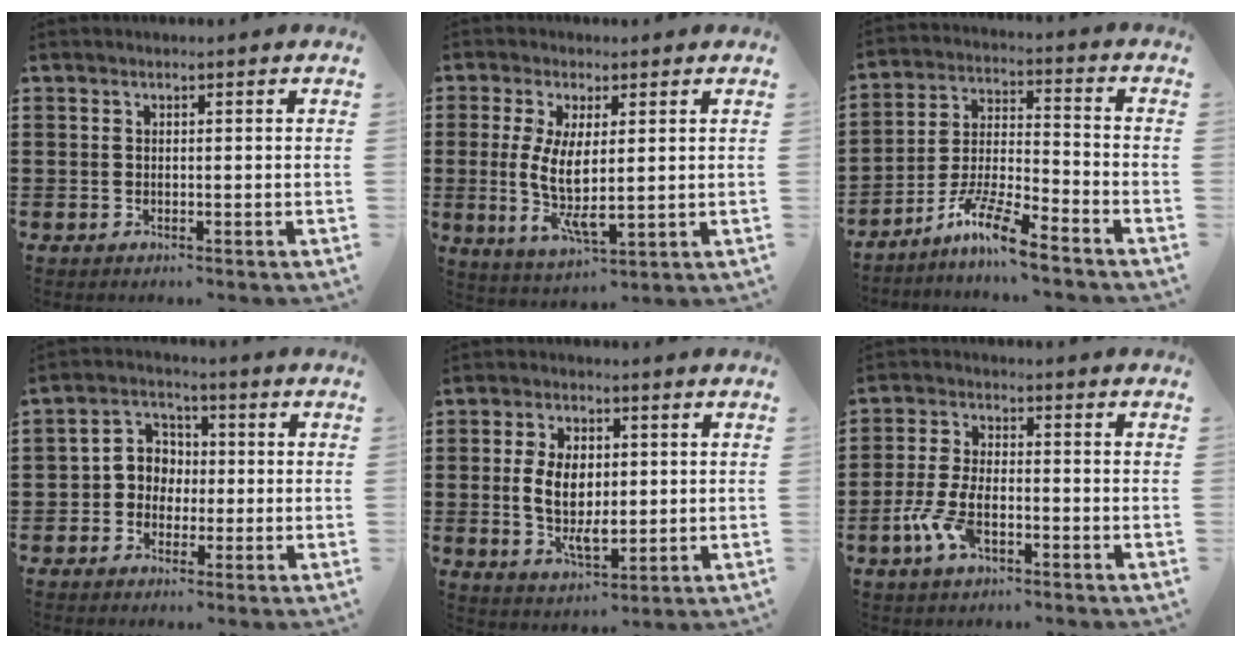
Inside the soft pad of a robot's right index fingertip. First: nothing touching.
{"total": 7.6, "force": [0.8, 2.8, 7.0], "torque": [-0.140, -0.008, 0.014]}
{"total": 9.1, "force": [-7.5, 0.6, 5.1], "torque": [-0.110, 0.003, -0.149]}
{"total": 4.6, "force": [-0.9, 4.3, 1.4], "torque": [-0.043, 0.016, -0.022]}
{"total": 7.5, "force": [0.4, 4.4, 6.0], "torque": [-0.124, 0.006, 0.004]}
{"total": 6.6, "force": [-2.9, 2.9, 5.1], "torque": [-0.129, -0.007, -0.059]}